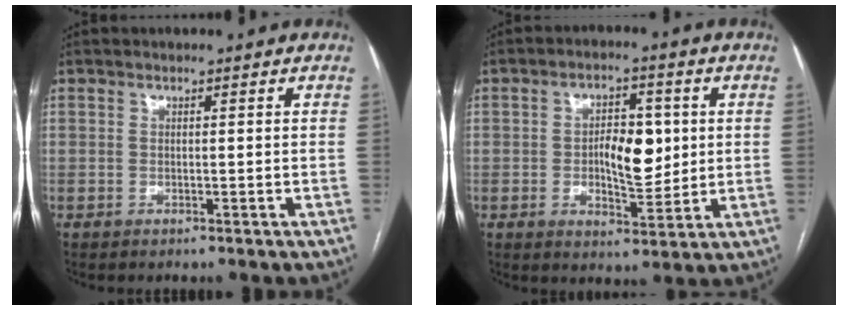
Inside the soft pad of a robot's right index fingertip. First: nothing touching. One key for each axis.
{"total": 7.8, "fx": 0.4, "fy": 3.5, "fz": 6.9, "tx": -0.109, "ty": 0.007, "tz": 0.012}